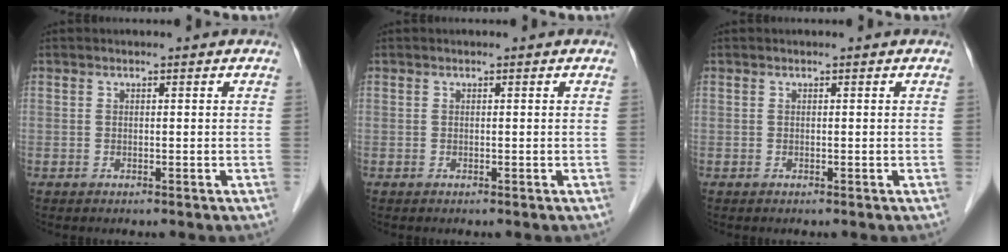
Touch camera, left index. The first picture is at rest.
{"total": 0.0}
{"total": 0.0}